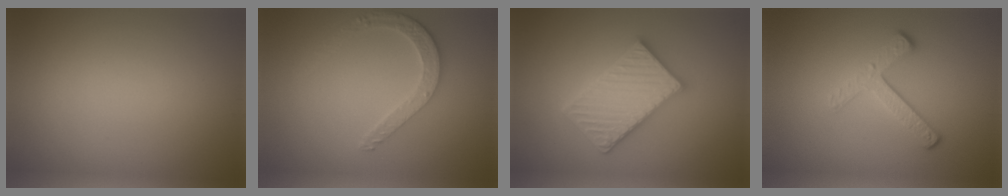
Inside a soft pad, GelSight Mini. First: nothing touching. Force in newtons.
{"total": 2.7, "press": 2.6, "slide": 0.7}
{"total": 5.5, "press": 5.5, "slide": 0.9}
{"total": 3.4, "press": 2.5, "slide": 2.3}